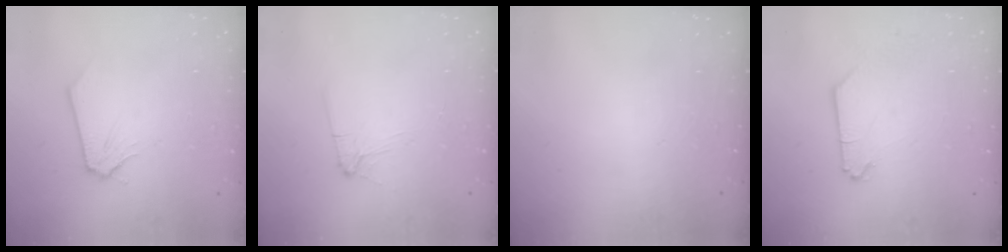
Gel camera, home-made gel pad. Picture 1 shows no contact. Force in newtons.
{"total": 3.9, "press": 3.9, "slide": 0.6}
{"total": 0.0}
{"total": 0.0}